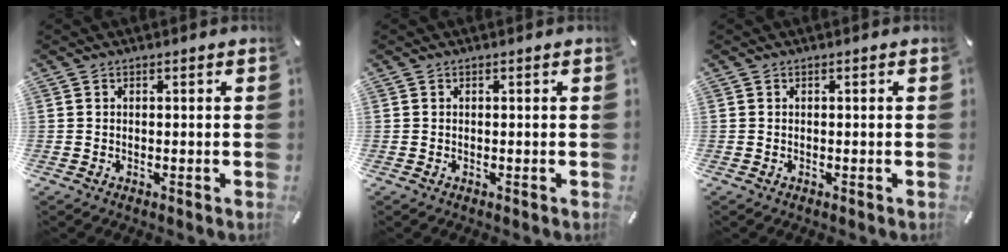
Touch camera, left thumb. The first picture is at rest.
{"total": 0.0}
{"total": 0.0}